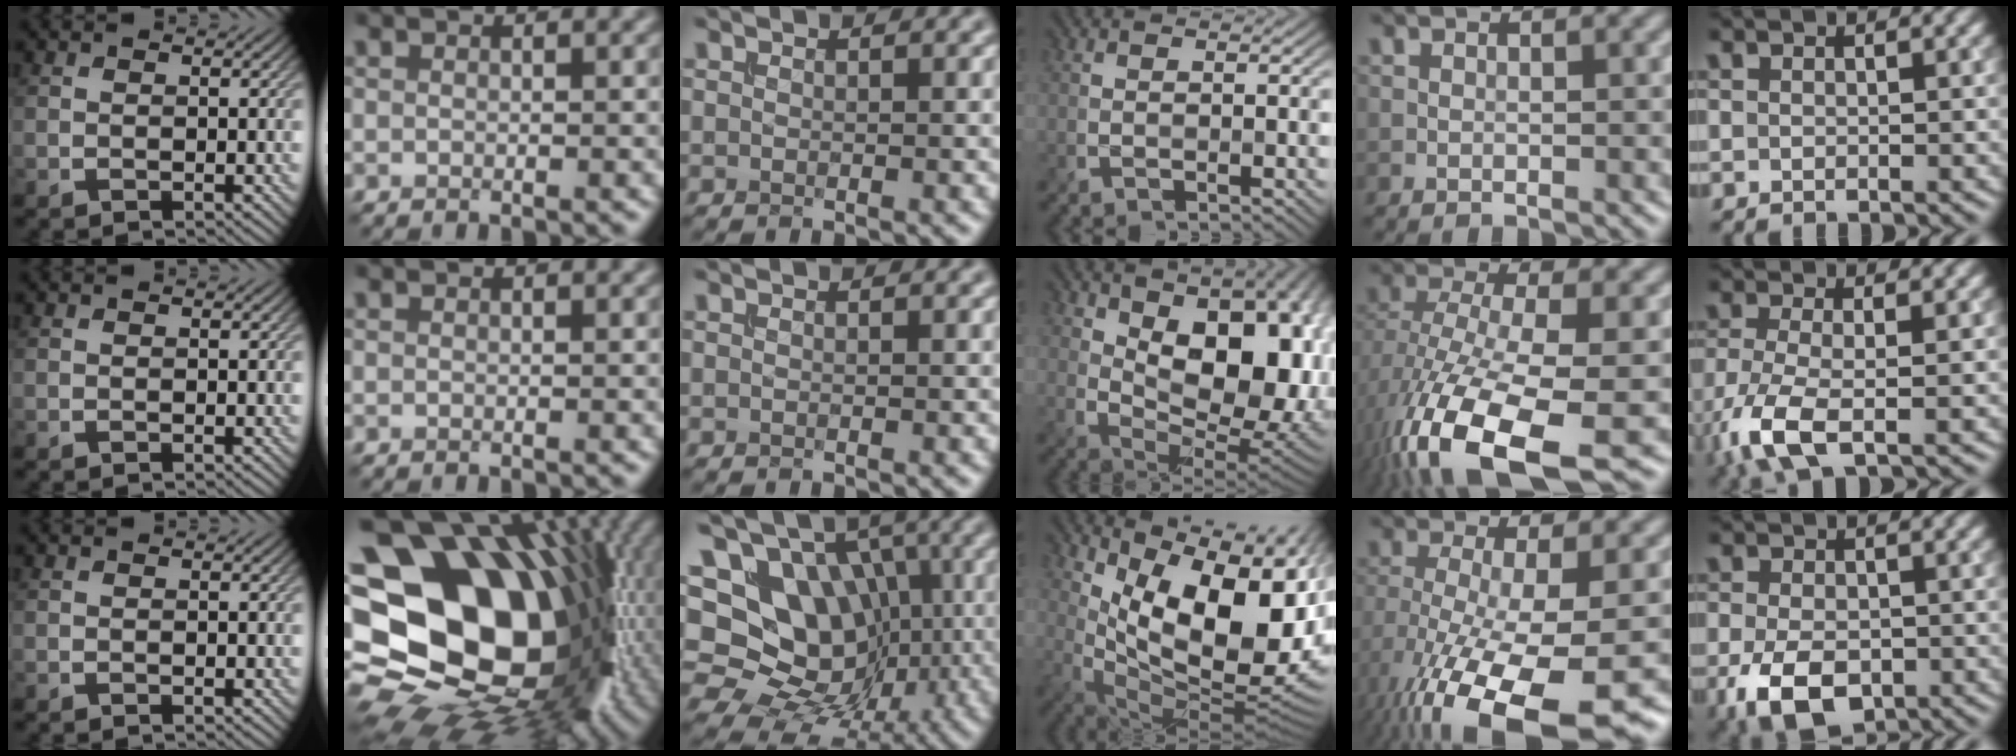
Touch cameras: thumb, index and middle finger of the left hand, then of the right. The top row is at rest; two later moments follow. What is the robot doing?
{"motion": "insert", "object": "drawer"}